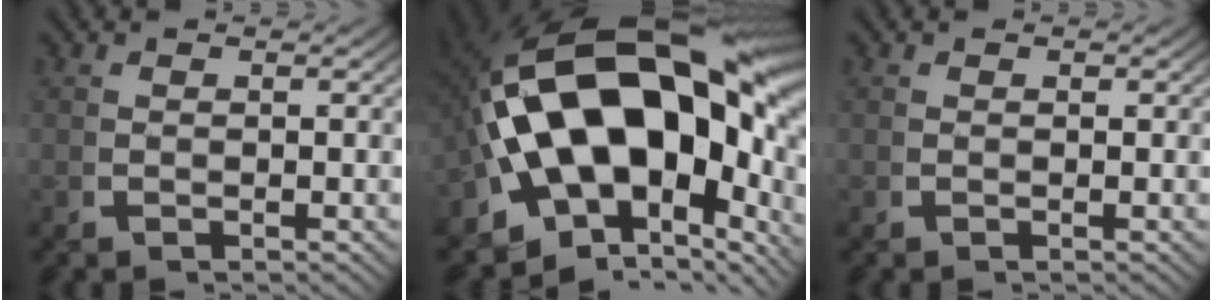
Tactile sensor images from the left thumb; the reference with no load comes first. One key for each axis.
{"total": 26.0, "fx": -0.5, "fy": 16.0, "fz": 20.5, "tx": -0.380, "ty": -0.067, "tz": 0.021}
{"total": 0.0}